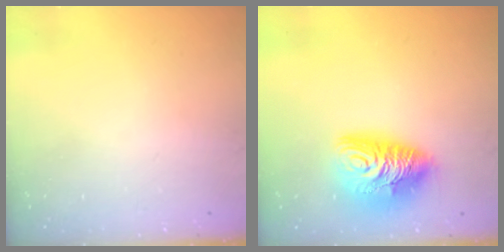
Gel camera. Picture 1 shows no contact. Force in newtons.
{"total": 13.9, "press": 13.8, "slide": 1.5}